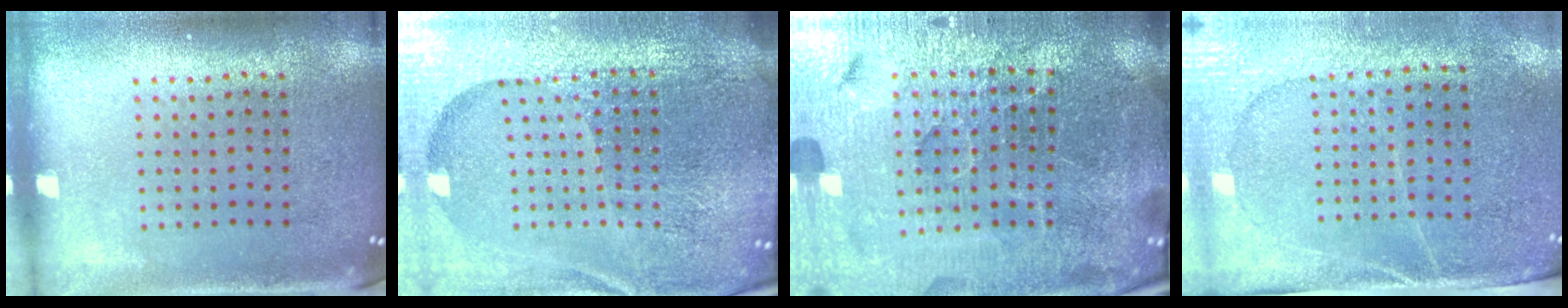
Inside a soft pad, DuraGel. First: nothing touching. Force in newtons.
{"total": 6.8, "press": 5.9, "slide": 3.4}
{"total": 5.9, "press": 5.4, "slide": 2.4}
{"total": 2.9, "press": 2.5, "slide": 1.4}